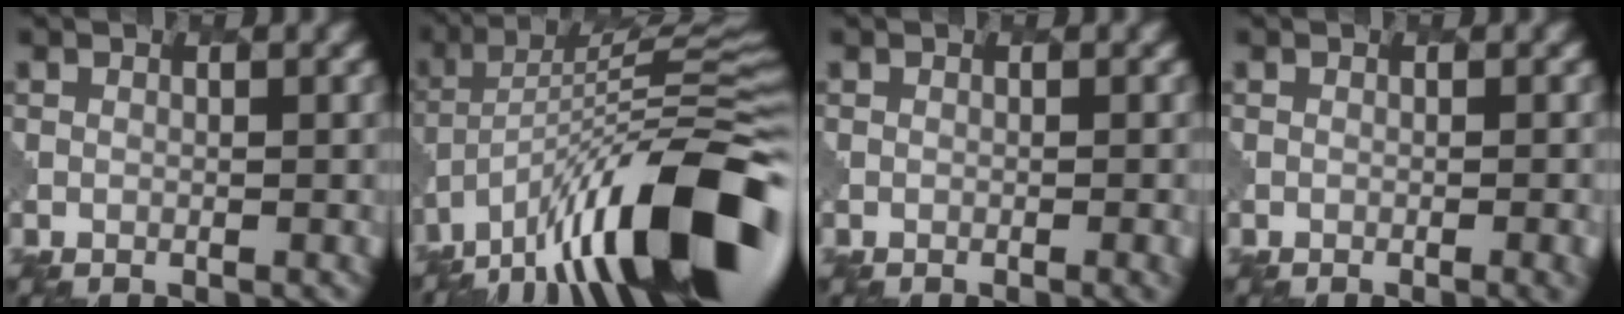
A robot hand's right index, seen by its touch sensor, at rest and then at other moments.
{"total": 14.2, "force": [-7.9, 4.0, 11.1], "torque": [-0.188, 0.021, -0.139]}
{"total": 1.7, "force": [-0.4, 0.7, 1.4], "torque": [-0.005, 0.005, -0.007]}
{"total": 2.2, "force": [-0.7, 0.9, 1.9], "torque": [-0.004, 0.009, -0.009]}